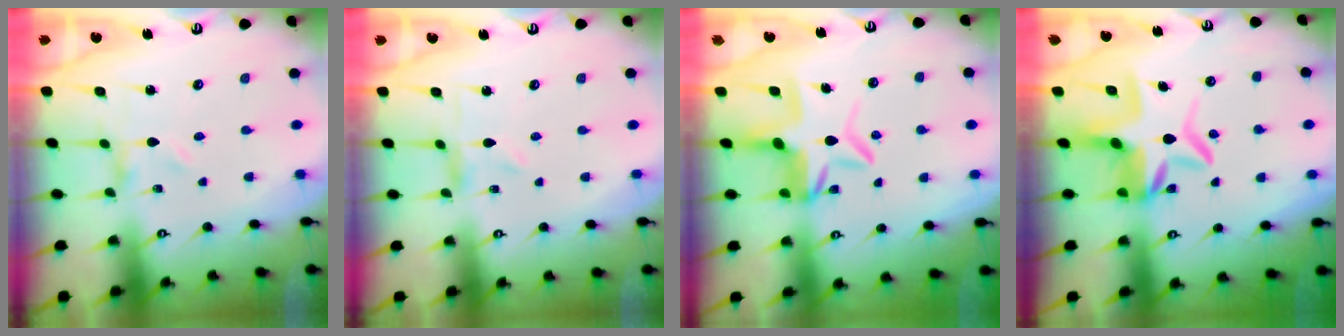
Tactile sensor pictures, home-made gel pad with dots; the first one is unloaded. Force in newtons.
{"total": 0.0}
{"total": 8.1, "press": 8.1, "slide": 1.2}
{"total": 9.5, "press": 8.9, "slide": 3.3}